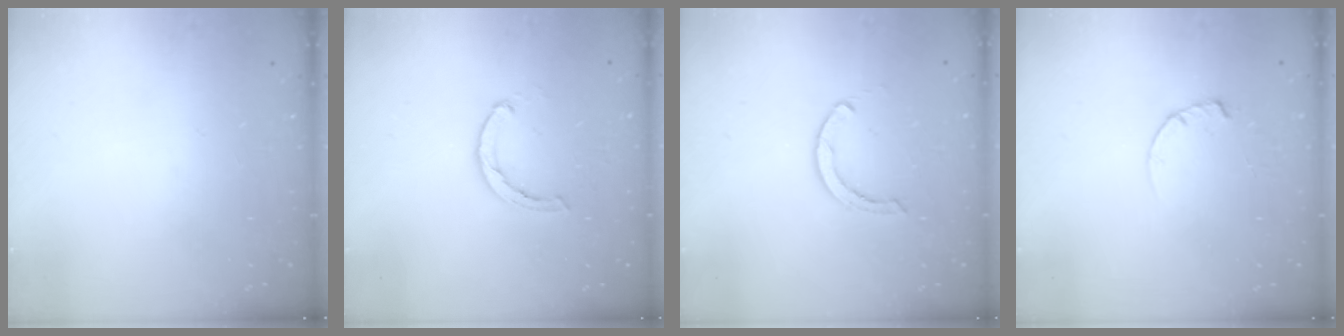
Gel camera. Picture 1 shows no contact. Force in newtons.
{"total": 2.4, "press": 2.4, "slide": 0.4}
{"total": 2.6, "press": 2.6, "slide": 0.1}
{"total": 2.4, "press": 2.4, "slide": 0.3}